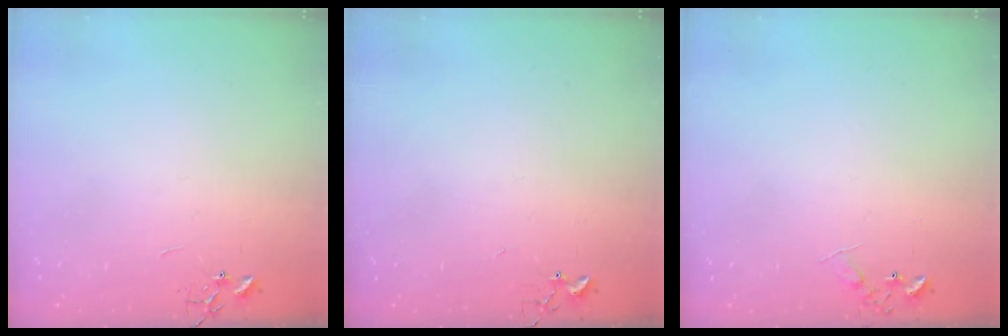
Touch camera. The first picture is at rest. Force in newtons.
{"total": 5.1, "press": 5.1, "slide": 0.3}
{"total": 7.0, "press": 7.0, "slide": 0.8}